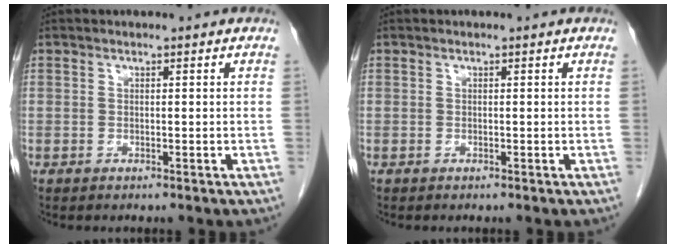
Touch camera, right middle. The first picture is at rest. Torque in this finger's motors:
{"motor_torque": [0.59, -0.77, 0.01, 0.01]}